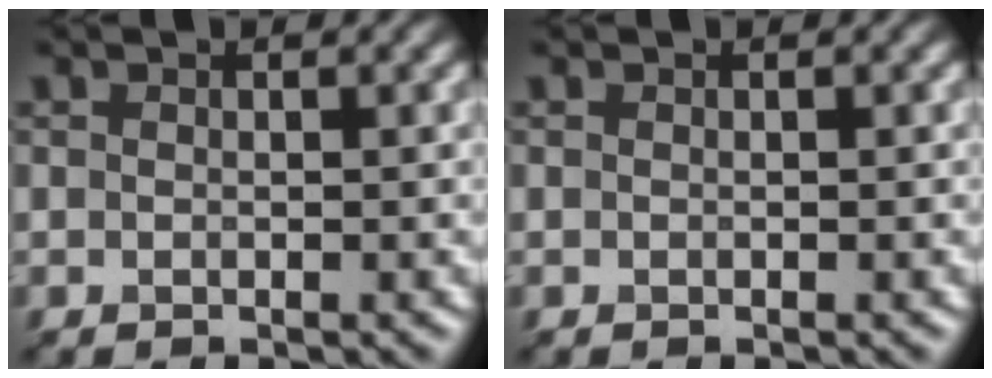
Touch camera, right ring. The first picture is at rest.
{"total": 0.0}